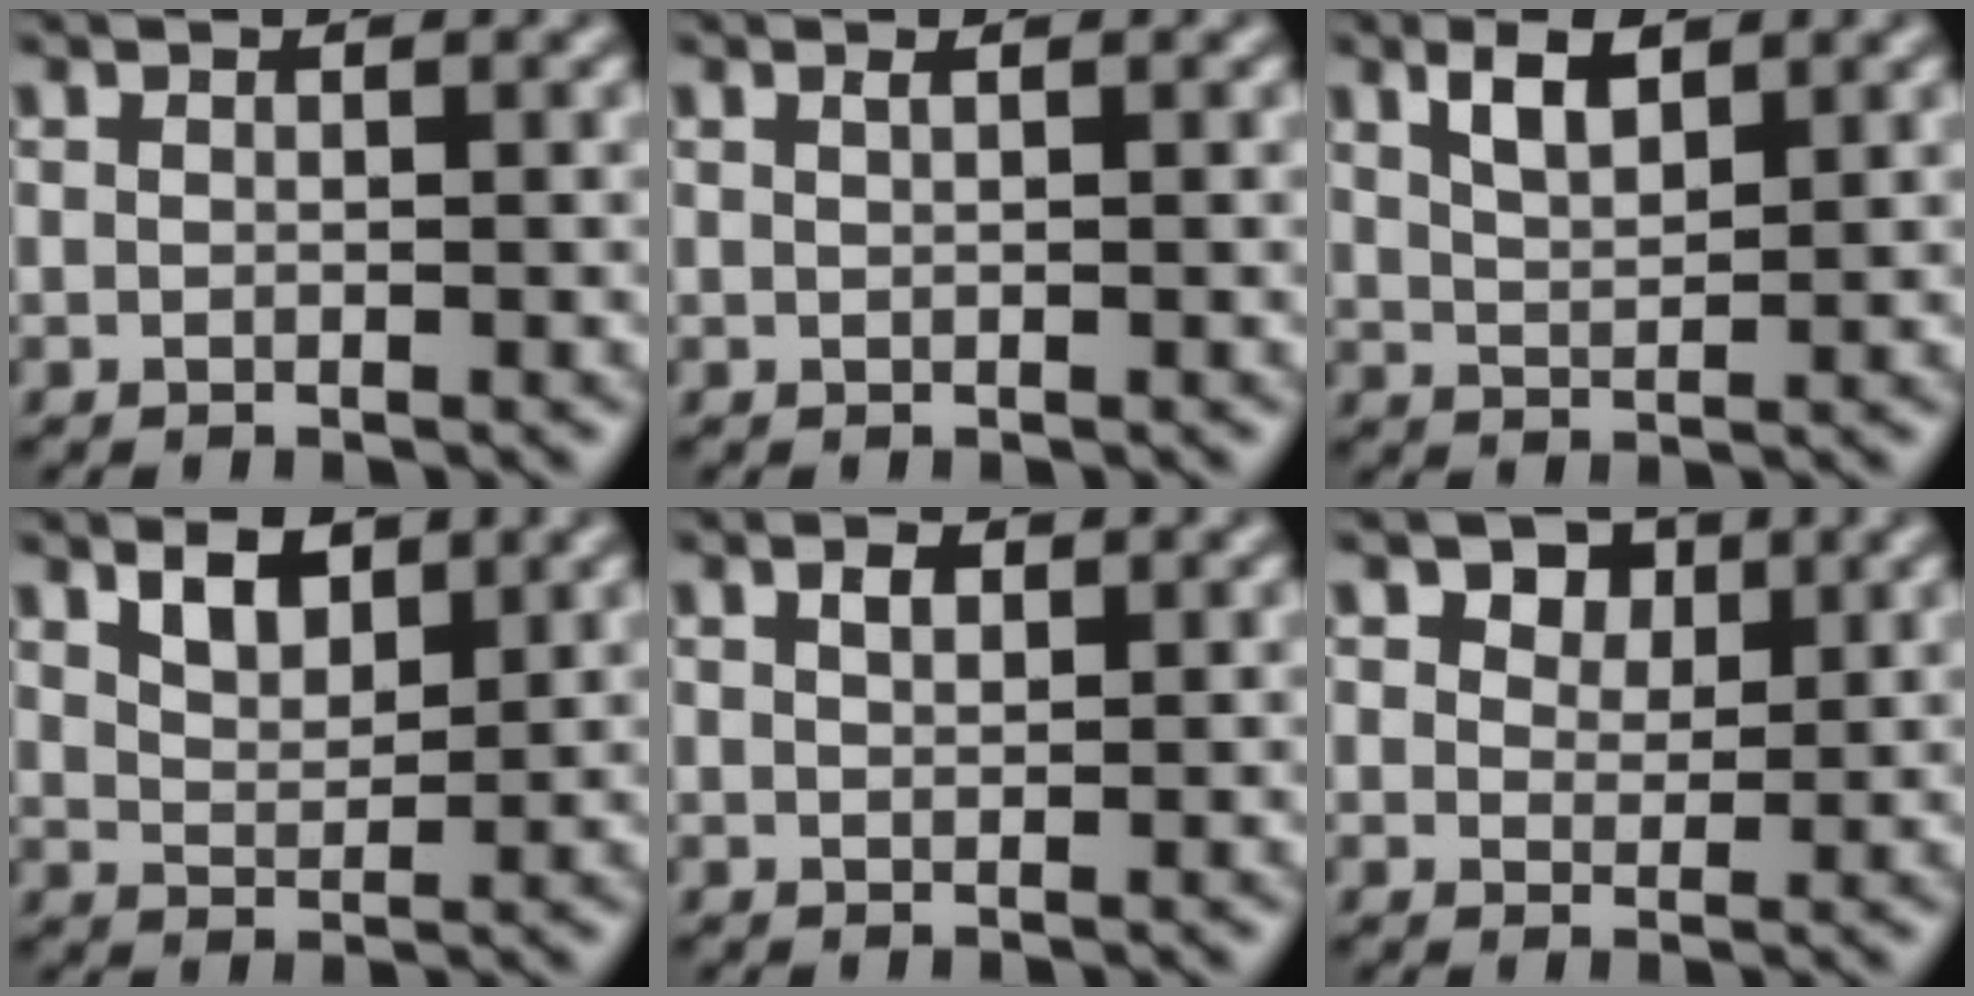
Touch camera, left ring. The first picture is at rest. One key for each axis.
{"total": 0.6, "fx": 0.4, "fy": 0.2, "fz": 0.4, "tx": -0.005, "ty": 0.000, "tz": 0.007}
{"total": 3.1, "fx": 1.9, "fy": 1.1, "fz": 2.1, "tx": -0.043, "ty": 0.000, "tz": 0.037}
{"total": 2.9, "fx": 1.9, "fy": 1.4, "fz": 1.7, "tx": -0.036, "ty": 0.000, "tz": 0.035}
{"total": 1.4, "fx": 0.8, "fy": 0.7, "fz": 0.9, "tx": -0.017, "ty": 0.004, "tz": 0.015}
{"total": 3.6, "fx": 2.1, "fy": 2.3, "fz": 1.8, "tx": -0.035, "ty": -0.005, "tz": 0.027}